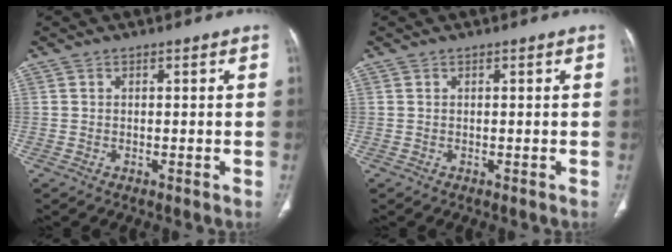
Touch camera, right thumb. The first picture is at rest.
{"total": 0.0}